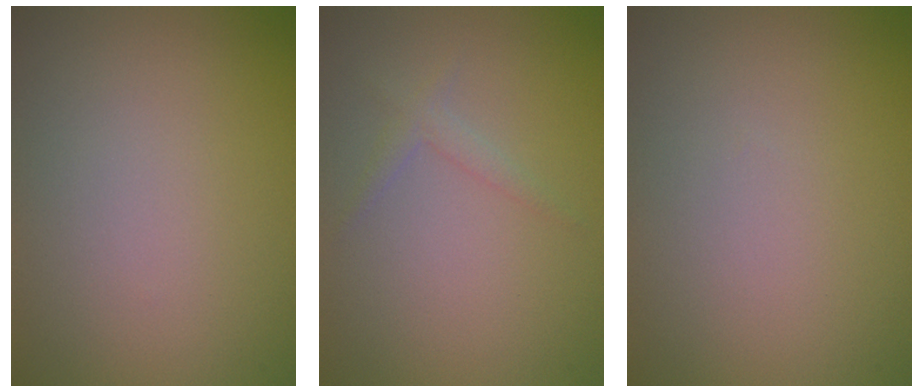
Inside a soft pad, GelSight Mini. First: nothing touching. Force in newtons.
{"total": 1.1, "press": 1.1, "slide": 0.1}
{"total": 0.0}